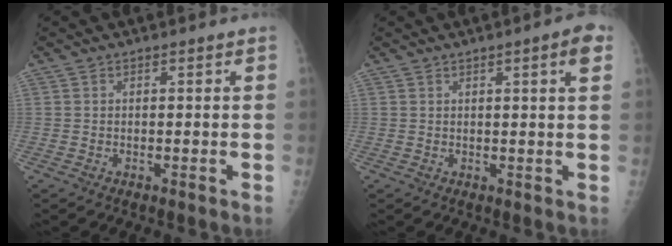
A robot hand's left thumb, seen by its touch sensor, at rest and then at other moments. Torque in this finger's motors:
{"motor_torque": [0.03, -0.03, -0.24, -0.20, 0.11]}